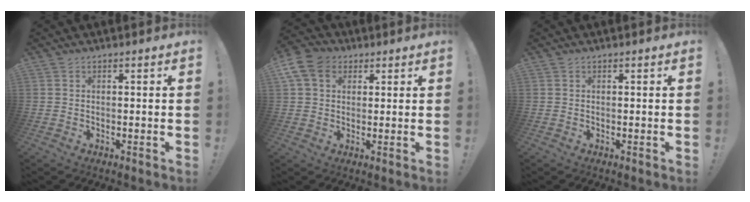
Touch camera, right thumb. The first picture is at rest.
{"total": 9.7, "force": [3.7, 7.2, 5.4], "torque": [-0.111, -0.002, 0.073]}
{"total": 0.0}